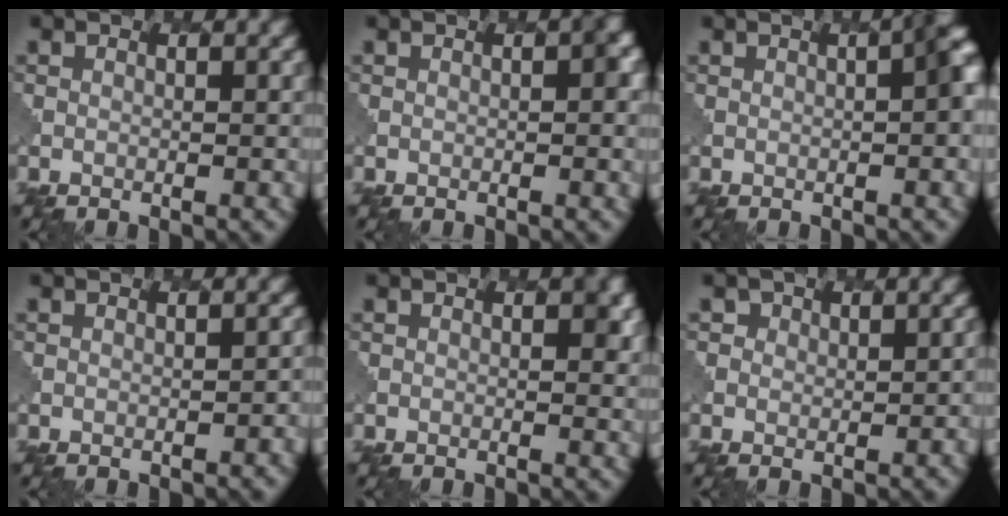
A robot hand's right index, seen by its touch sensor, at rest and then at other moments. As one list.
[{"total": 1.2, "force": [0.0, 0.0, 1.2], "torque": [-0.018, 0.007, -0.003]}, {"total": 4.0, "force": [0.3, 0.9, 3.9], "torque": [-0.037, 0.012, 0.003]}, {"total": 1.8, "force": [-0.9, 0.9, 1.3], "torque": [-0.009, 0.004, 0.000]}, {"total": 2.0, "force": [0.5, 0.9, 1.6], "torque": [-0.016, 0.000, 0.001]}, {"total": 2.3, "force": [0.6, 2.1, 0.7], "torque": [0.008, 0.002, 0.003]}]